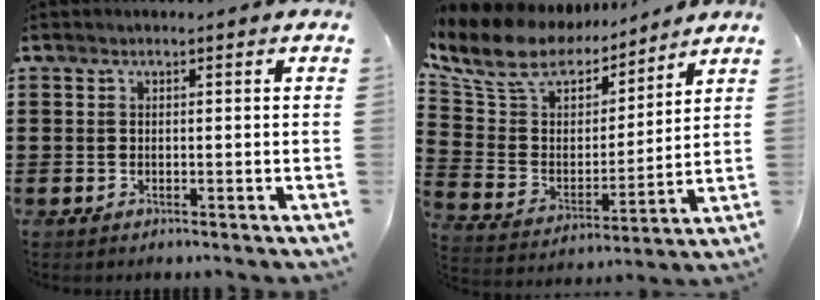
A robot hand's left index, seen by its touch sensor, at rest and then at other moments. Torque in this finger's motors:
{"motor_torque": [2.14, 0.00, 0.83, 0.21]}